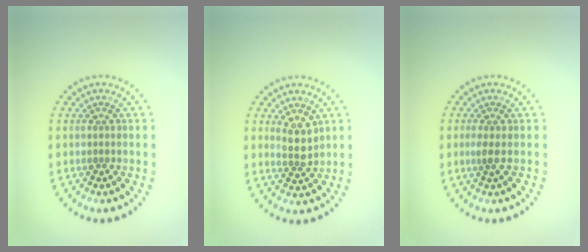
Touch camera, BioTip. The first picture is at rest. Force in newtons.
{"total": 2.3, "press": 2.0, "slide": 1.1}
{"total": 1.0, "press": 0.8, "slide": 0.6}